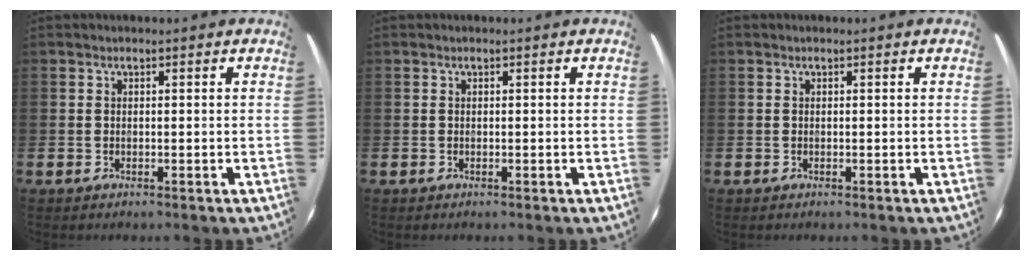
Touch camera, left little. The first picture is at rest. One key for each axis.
{"total": 0.0}
{"total": 0.0}